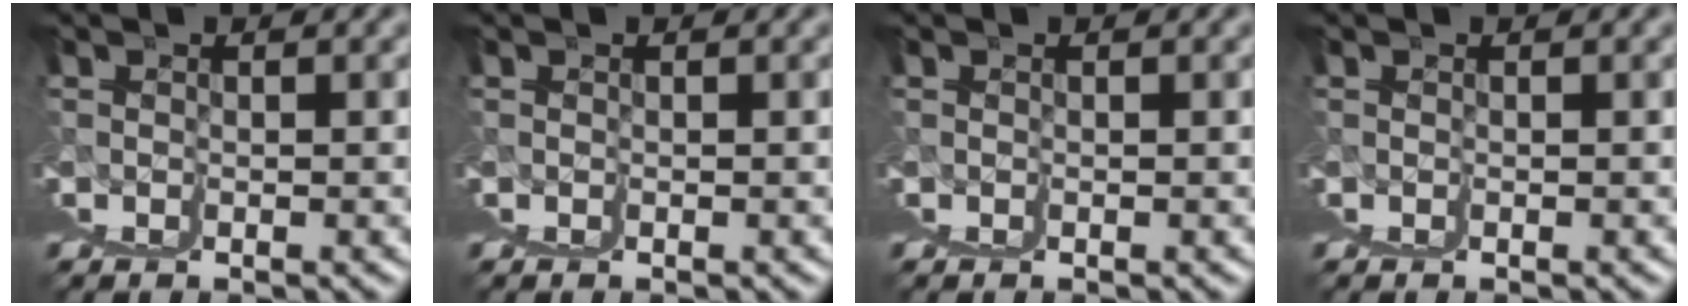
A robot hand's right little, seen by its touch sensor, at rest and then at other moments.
{"total": 0.0}
{"total": 0.0}
{"total": 0.0}